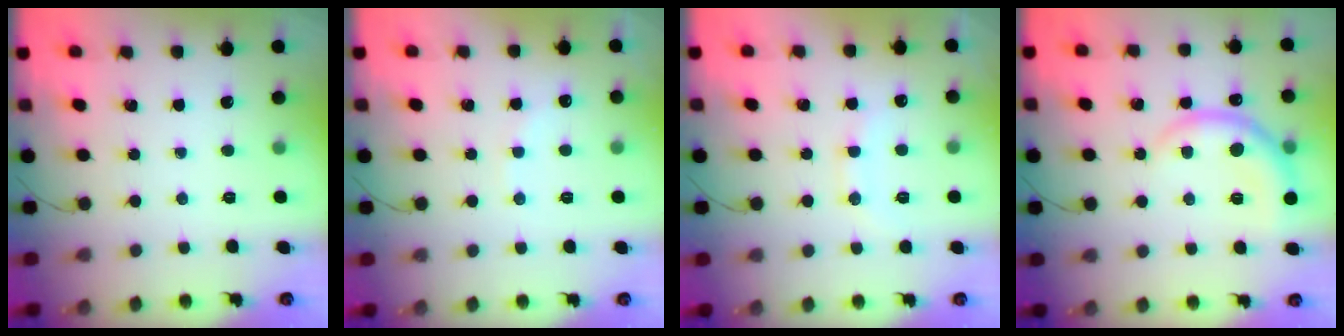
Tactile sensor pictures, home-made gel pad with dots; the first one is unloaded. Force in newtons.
{"total": 6.1, "press": 6.0, "slide": 1.2}
{"total": 9.3, "press": 9.3, "slide": 0.7}
{"total": 9.3, "press": 9.2, "slide": 0.5}